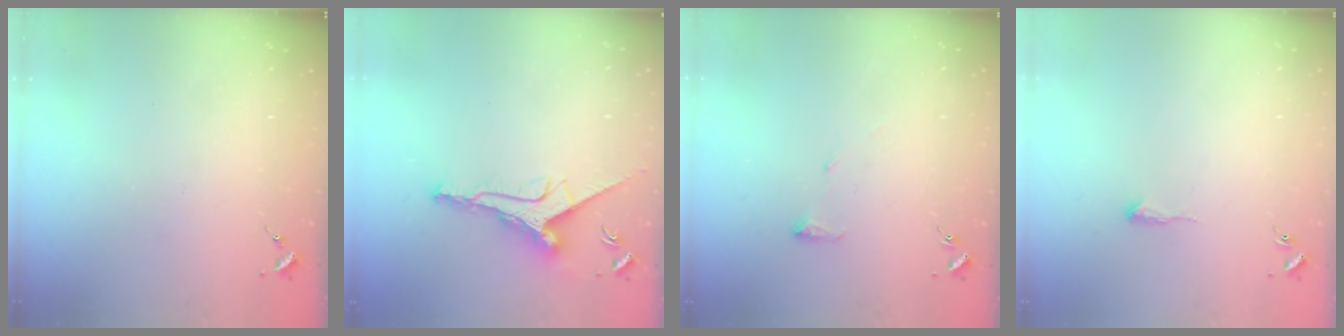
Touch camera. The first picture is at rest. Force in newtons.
{"total": 9.9, "press": 9.9, "slide": 0.2}
{"total": 6.2, "press": 6.1, "slide": 0.9}
{"total": 3.9, "press": 3.8, "slide": 0.7}